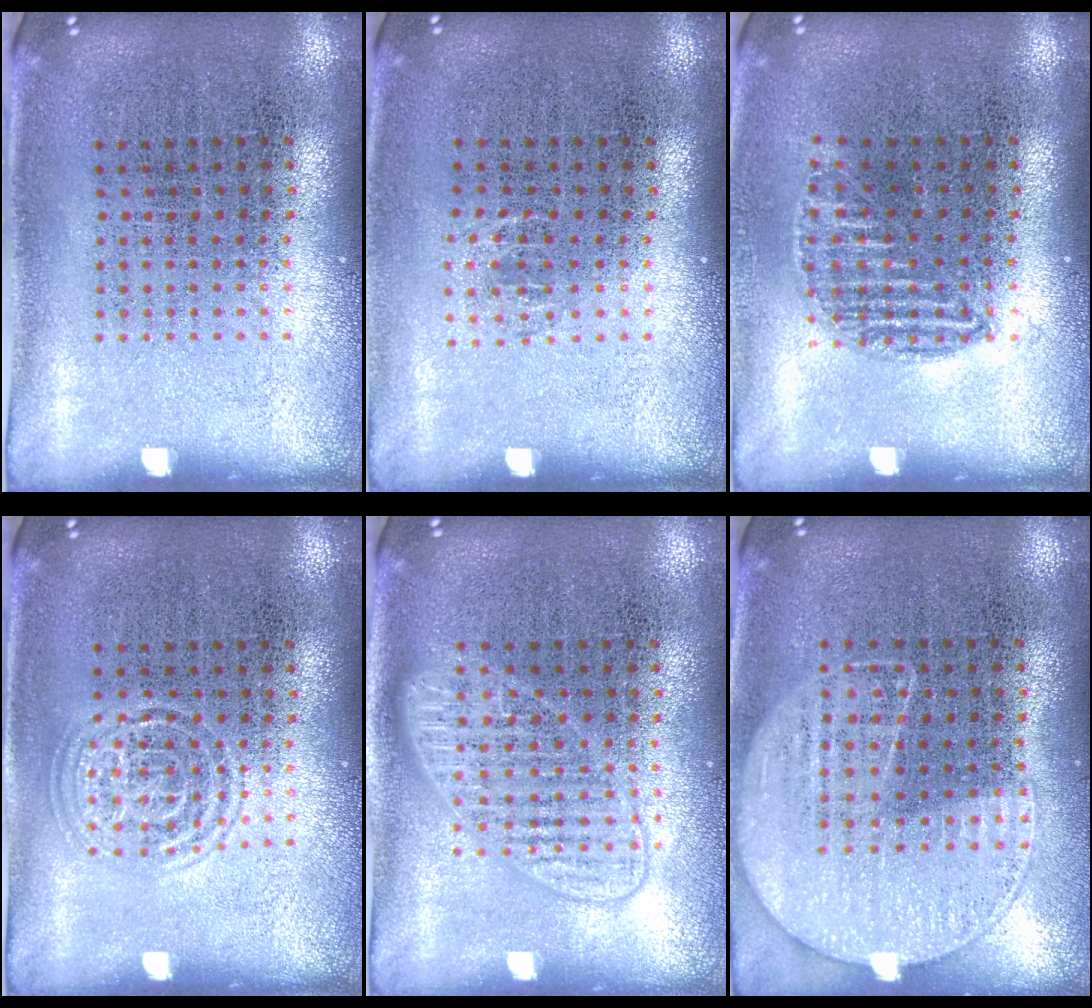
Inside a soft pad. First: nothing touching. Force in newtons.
{"total": 0.7, "press": 0.4, "slide": 0.6}
{"total": 1.1, "press": 1.0, "slide": 0.4}
{"total": 1.3, "press": 1.3, "slide": 0.1}
{"total": 1.5, "press": 1.4, "slide": 0.2}
{"total": 1.2, "press": 1.0, "slide": 0.6}